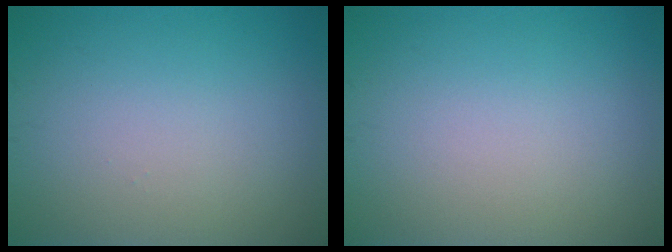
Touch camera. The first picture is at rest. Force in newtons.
{"total": 0.0}